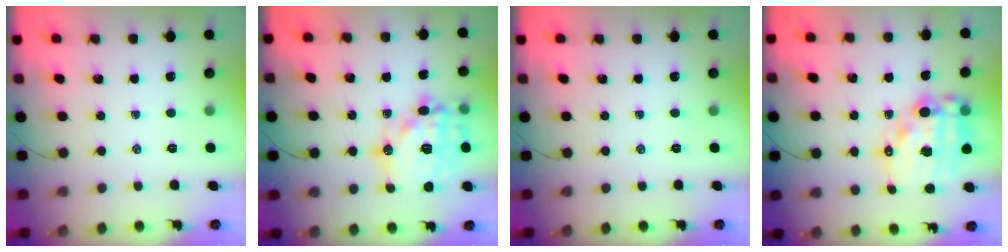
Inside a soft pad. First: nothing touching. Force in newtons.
{"total": 19.7, "press": 19.6, "slide": 2.6}
{"total": 0.0}
{"total": 17.2, "press": 16.9, "slide": 3.6}